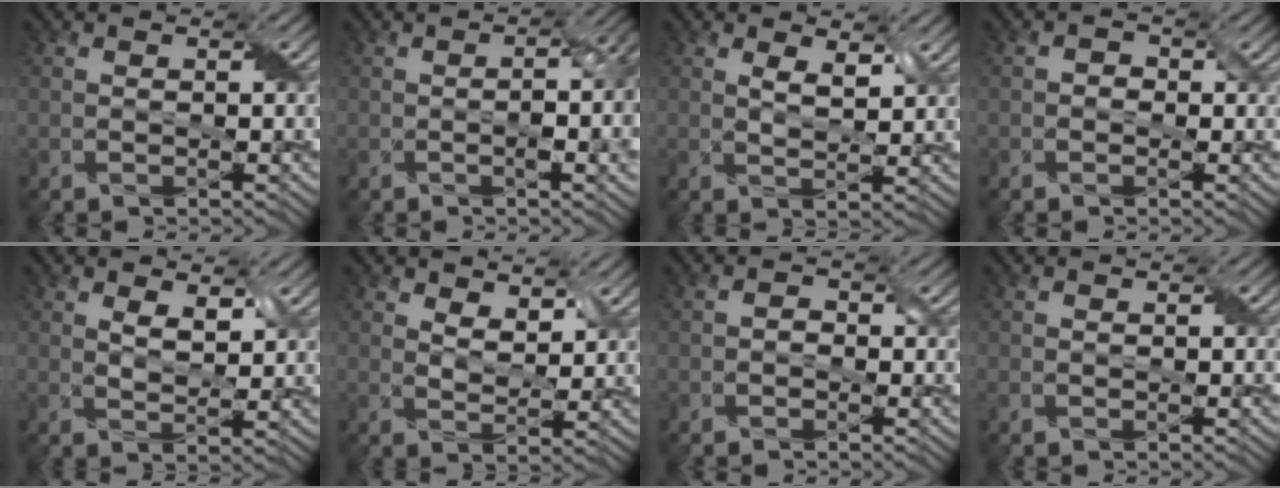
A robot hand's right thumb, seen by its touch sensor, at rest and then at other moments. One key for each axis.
{"total": 7.2, "fx": -0.8, "fy": 2.6, "fz": 6.7, "tx": -0.098, "ty": -0.009, "tz": -0.007}
{"total": 3.2, "fx": 1.8, "fy": 1.4, "fz": 2.3, "tx": -0.051, "ty": -0.005, "tz": 0.035}
{"total": 1.4, "fx": -0.4, "fy": 1.2, "fz": 0.5, "tx": -0.009, "ty": 0.000, "tz": -0.011}
{"total": 3.5, "fx": 2.0, "fy": 1.7, "fz": 2.4, "tx": -0.053, "ty": -0.005, "tz": 0.036}
{"total": 4.1, "fx": 2.9, "fy": 2.0, "fz": 2.1, "tx": -0.048, "ty": -0.006, "tz": 0.052}
{"total": 1.1, "fx": -0.5, "fy": 0.9, "fz": 0.6, "tx": -0.013, "ty": 0.002, "tz": -0.012}
{"total": 0.7, "fx": -0.2, "fy": 0.6, "fz": 0.2, "tx": -0.009, "ty": -0.002, "tz": -0.005}